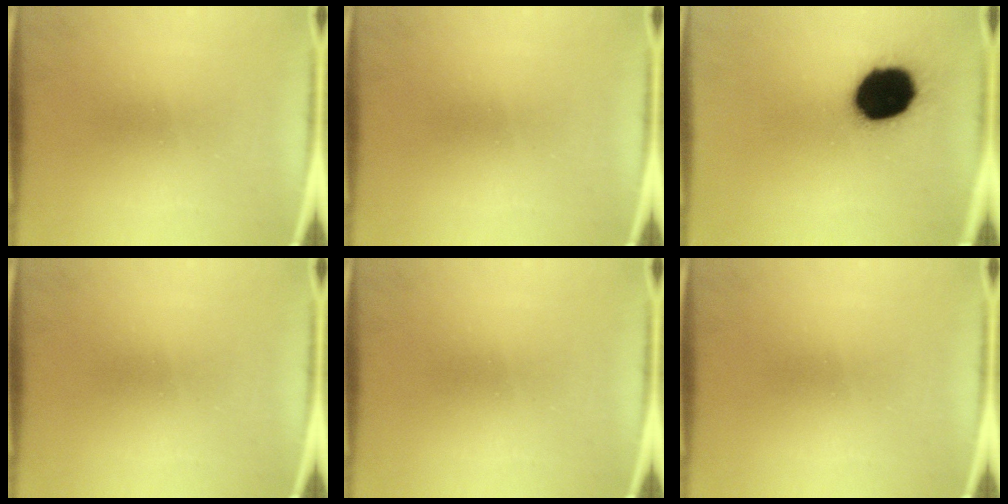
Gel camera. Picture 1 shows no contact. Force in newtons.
{"total": 0.0}
{"total": 19.6}
{"total": 0.0}
{"total": 0.0}
{"total": 0.0}